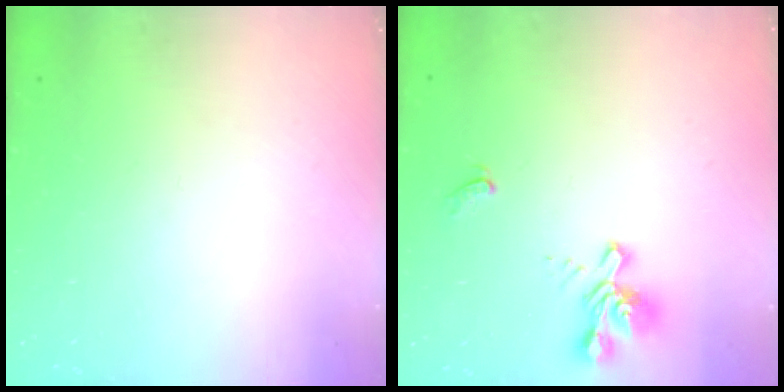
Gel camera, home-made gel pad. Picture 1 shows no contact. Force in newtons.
{"total": 2.4, "press": 2.1, "slide": 1.3}